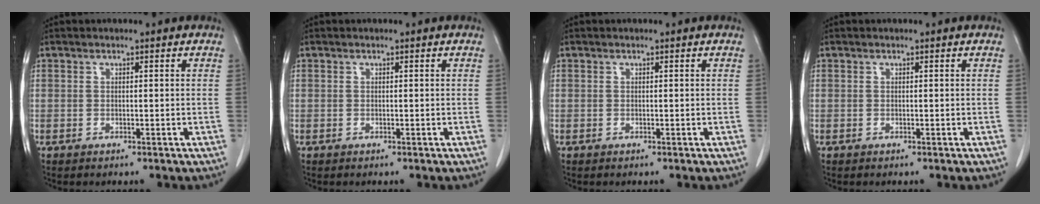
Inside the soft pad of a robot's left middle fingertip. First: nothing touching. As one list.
[{"total": 0.0}, {"total": 0.0}, {"total": 0.0}]